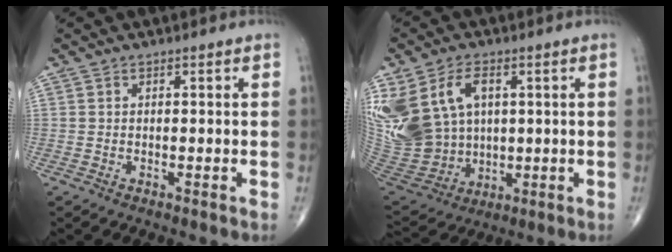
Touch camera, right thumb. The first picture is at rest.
{"total": 19.1, "force": [5.0, 13.9, 12.1], "torque": [-0.266, -0.001, 0.122]}